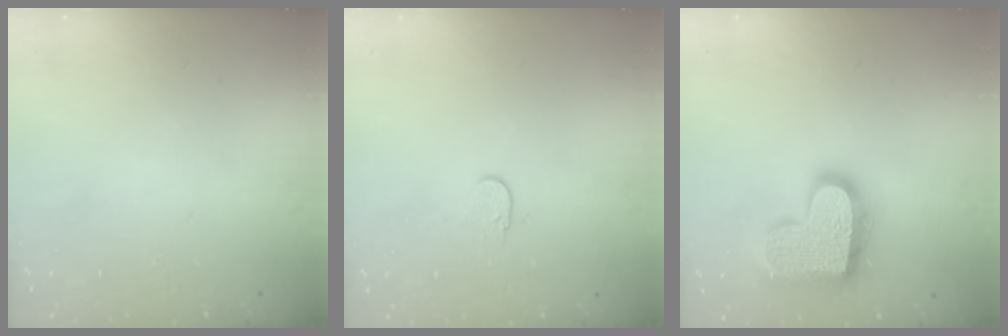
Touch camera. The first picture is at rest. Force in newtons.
{"total": 3.8, "press": 3.8, "slide": 0.4}
{"total": 19.6, "press": 19.5, "slide": 1.3}